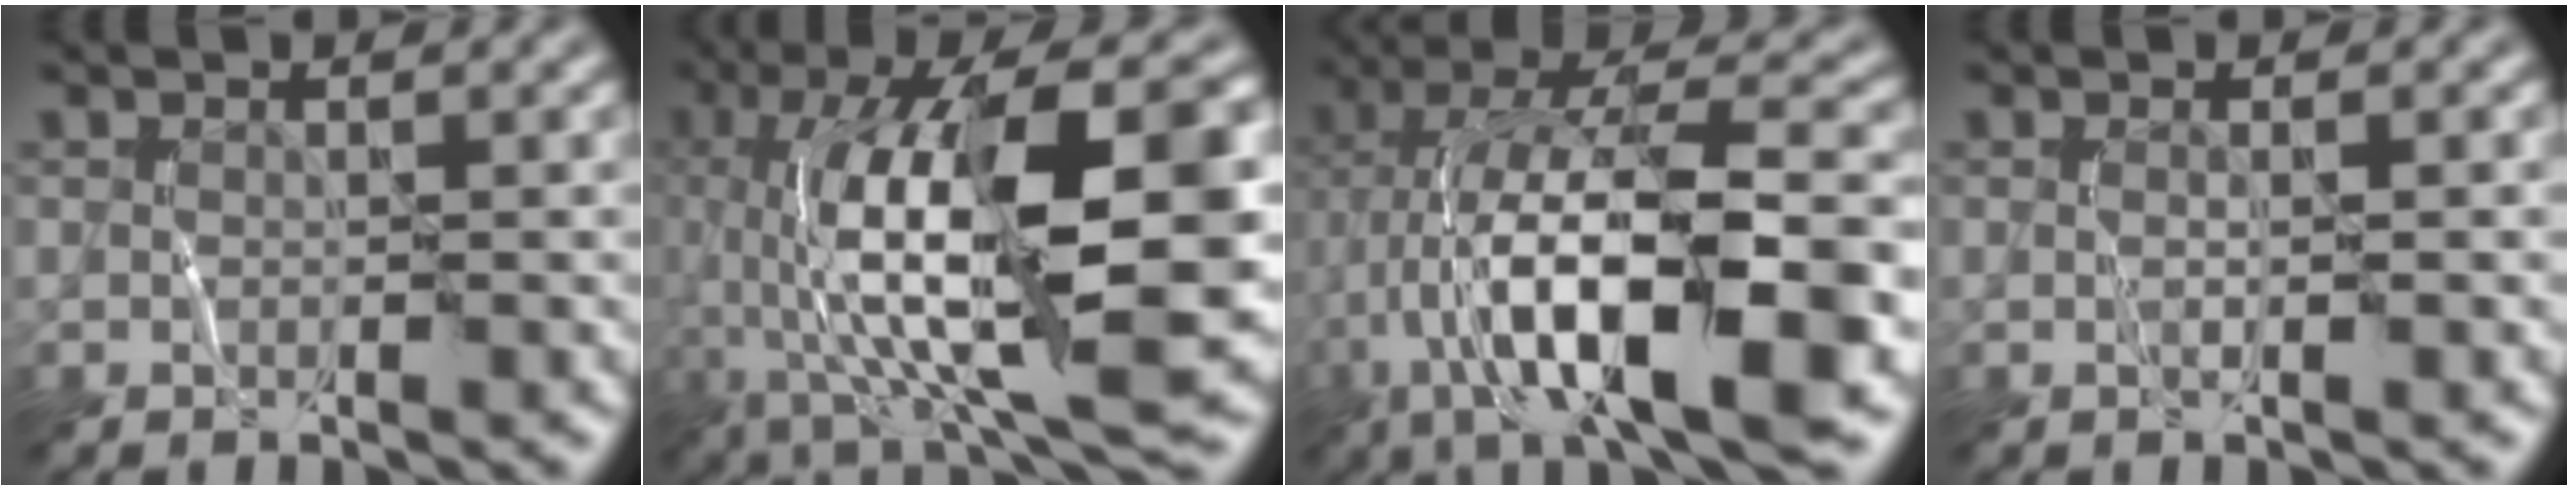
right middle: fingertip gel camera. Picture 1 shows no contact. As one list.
[{"total": 16.4, "force": [0.2, 6.3, 15.2], "torque": [-0.252, 0.030, 0.005]}, {"total": 14.9, "force": [-3.8, 4.6, 13.7], "torque": [-0.228, 0.030, -0.060]}, {"total": 0.7, "force": [0.0, 0.2, 0.7], "torque": [-0.008, 0.004, -0.003]}]